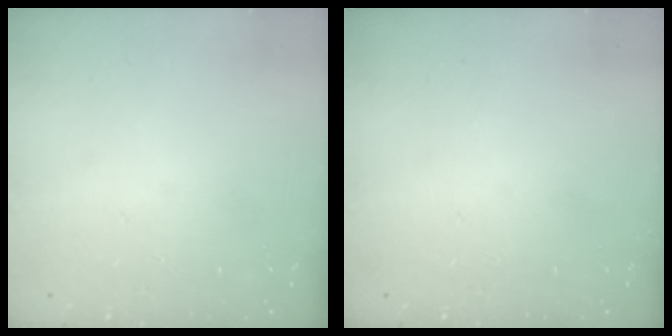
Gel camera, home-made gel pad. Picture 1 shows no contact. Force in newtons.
{"total": 0.0}